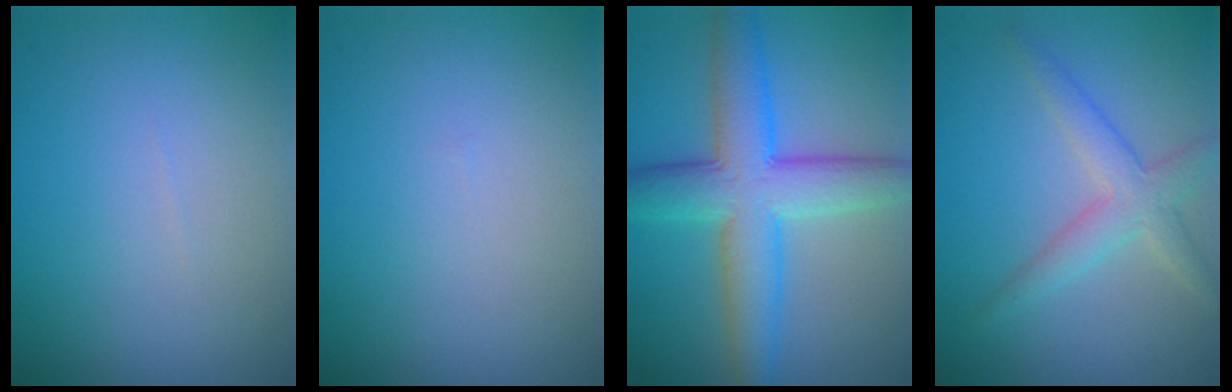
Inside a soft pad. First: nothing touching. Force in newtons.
{"total": 0.0}
{"total": 7.4, "press": 7.4, "slide": 0.1}
{"total": 3.0, "press": 3.0, "slide": 0.1}